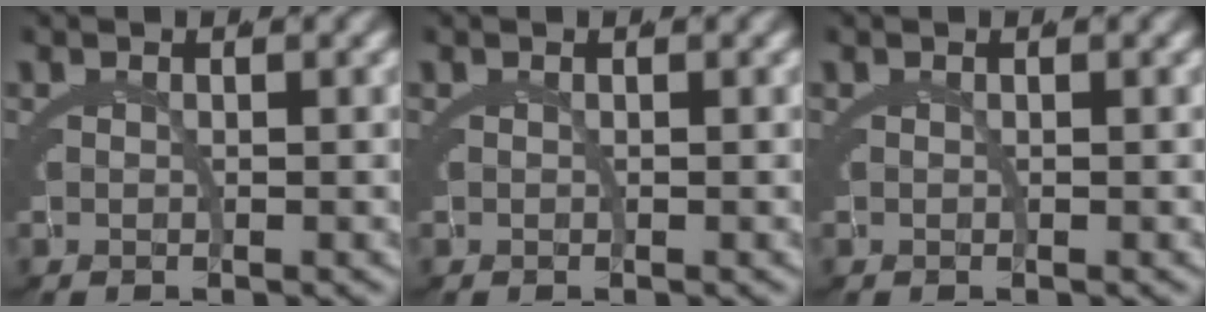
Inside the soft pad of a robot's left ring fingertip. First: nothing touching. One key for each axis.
{"total": 0.0}
{"total": 0.0}